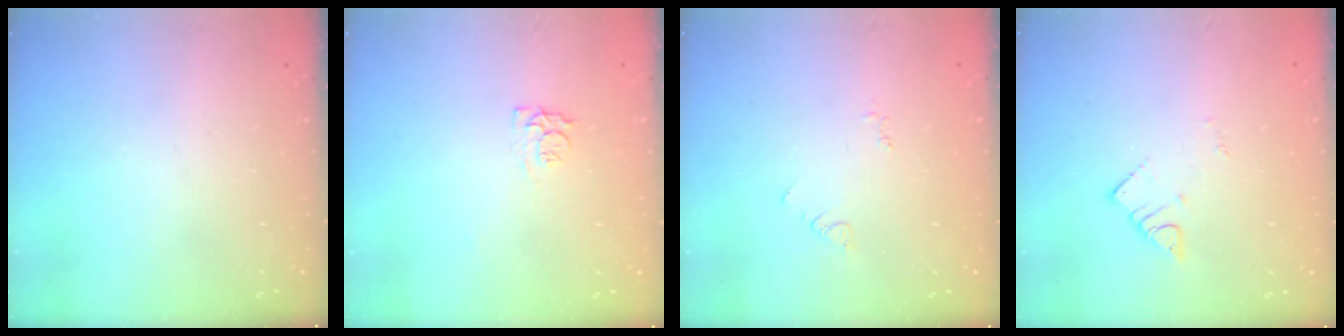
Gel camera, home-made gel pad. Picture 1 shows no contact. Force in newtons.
{"total": 5.0, "press": 4.9, "slide": 0.5}
{"total": 2.9, "press": 2.9, "slide": 0.4}
{"total": 2.6, "press": 2.6, "slide": 0.1}